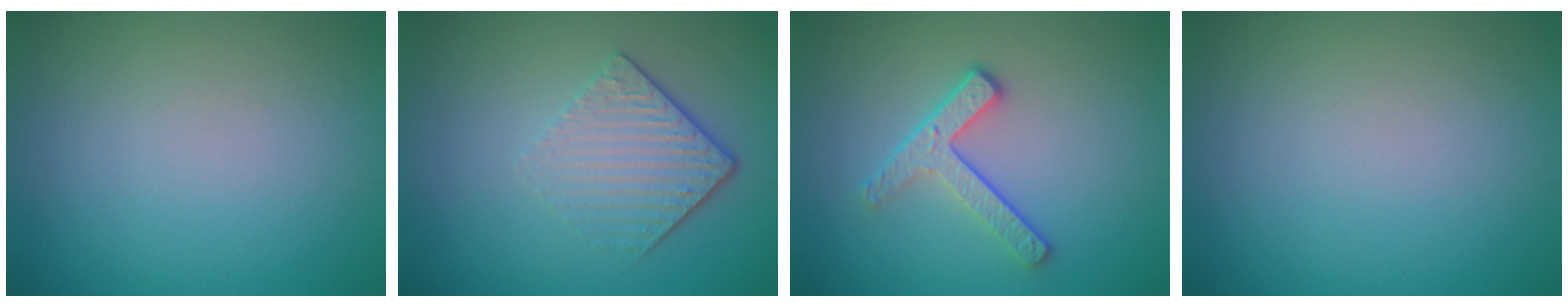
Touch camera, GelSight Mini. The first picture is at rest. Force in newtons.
{"total": 4.3, "press": 2.8, "slide": 3.3}
{"total": 3.0, "press": 2.5, "slide": 1.8}
{"total": 0.0}